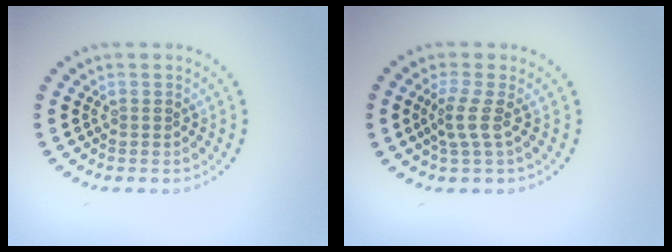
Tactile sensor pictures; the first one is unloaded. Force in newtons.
{"total": 2.0, "press": 1.3, "slide": 1.5}